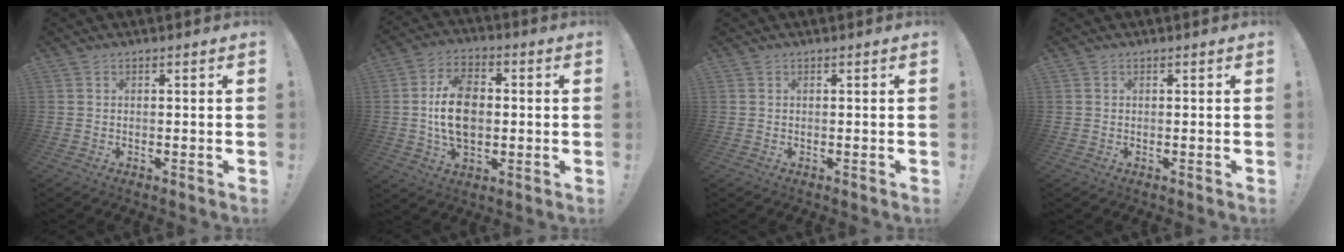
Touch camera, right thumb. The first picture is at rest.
{"total": 14.2, "force": [-0.2, 9.6, 10.4], "torque": [-0.188, 0.010, -0.003]}
{"total": 0.0}
{"total": 0.0}